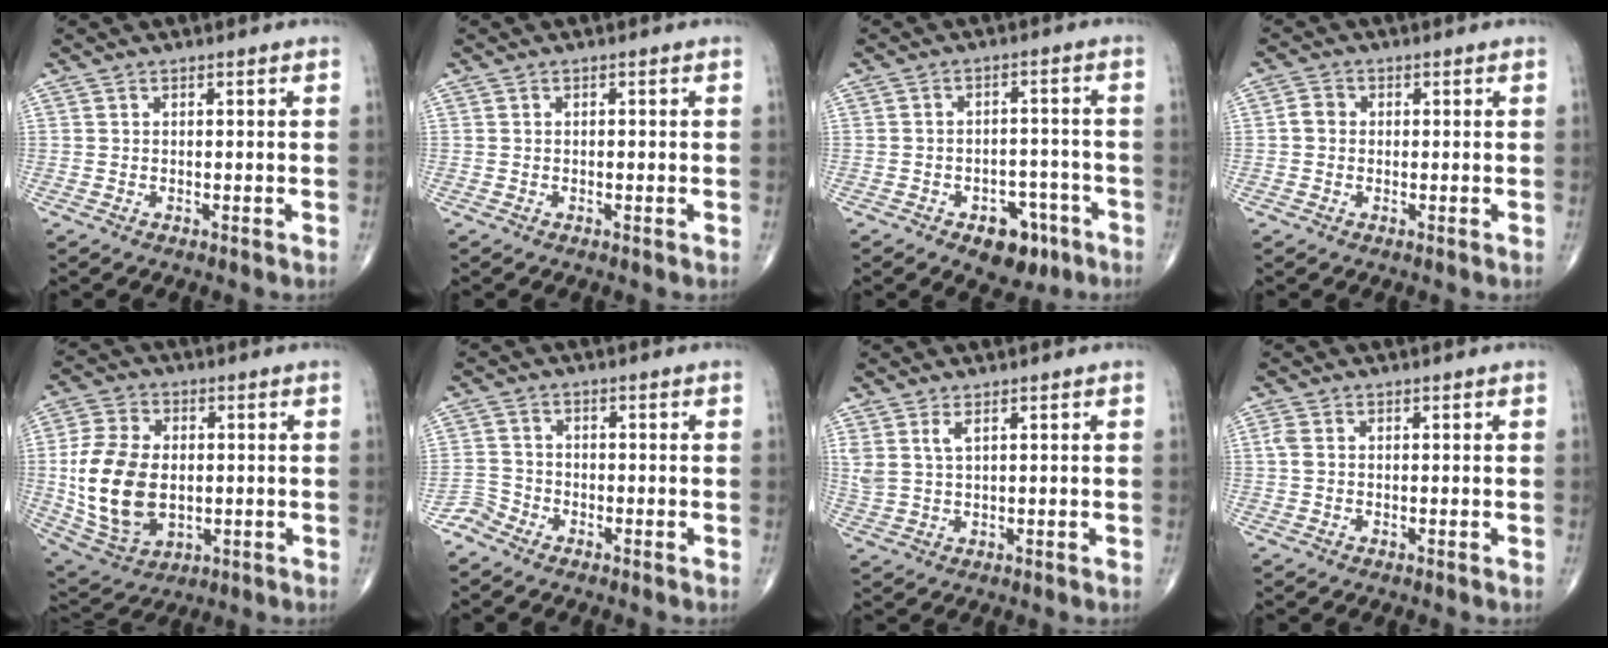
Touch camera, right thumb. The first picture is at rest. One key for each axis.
{"total": 0.0}
{"total": 8.3, "fx": -4.6, "fy": 5.2, "fz": 4.6, "tx": -0.032, "ty": 0.036, "tz": -0.059}
{"total": 2.4, "fx": -0.1, "fy": 2.1, "fz": 1.1, "tx": -0.014, "ty": 0.007, "tz": -0.007}
{"total": 16.9, "fx": -0.6, "fy": 11.2, "fz": 12.7, "tx": -0.241, "ty": -0.005, "tz": 0.004}
{"total": 2.8, "fx": -2.5, "fy": 1.3, "fz": 0.0, "tx": 0.003, "ty": 0.002, "tz": -0.057}
{"total": 2.9, "fx": 1.5, "fy": 1.0, "fz": 2.3, "tx": -0.058, "ty": 0.002, "tz": 0.039}
{"total": 1.6, "fx": 0.2, "fy": 0.9, "fz": 1.3, "tx": -0.040, "ty": 0.007, "tz": 0.004}